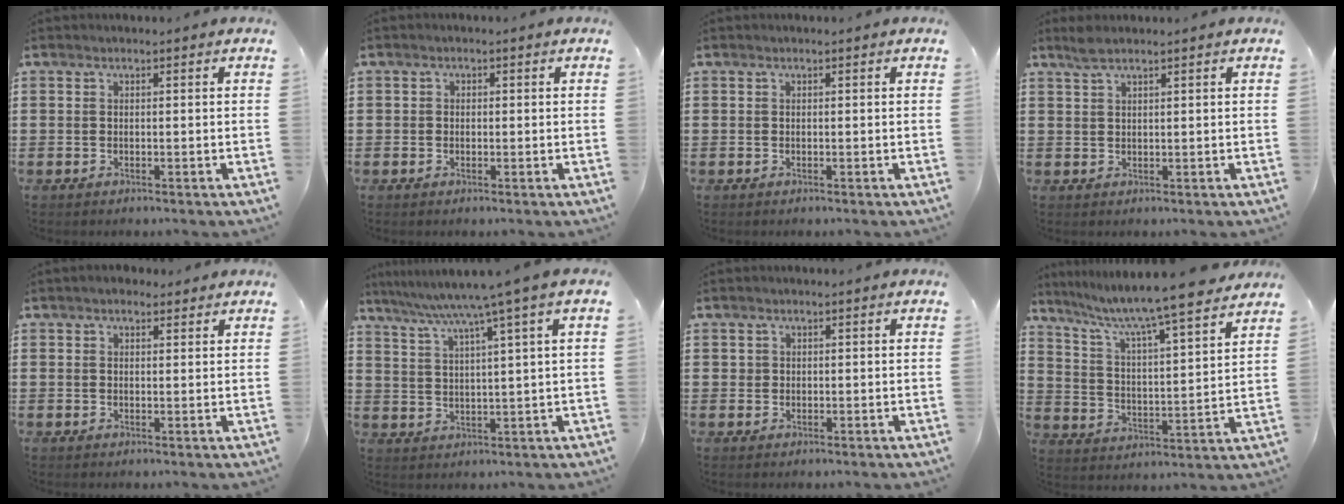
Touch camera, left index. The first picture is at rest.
{"total": 0.8, "force": [-0.1, 0.7, 0.3], "torque": [-0.007, 0.003, -0.003]}
{"total": 0.0}
{"total": 2.1, "force": [1.6, 0.2, 1.4], "torque": [-0.029, 0.001, 0.029]}
{"total": 1.8, "force": [1.4, 0.8, 0.7], "torque": [-0.016, 0.008, 0.027]}
{"total": 6.6, "force": [4.5, -1.1, 4.7], "torque": [-0.106, -0.027, 0.070]}
{"total": 0.9, "force": [0.3, 0.8, 0.1], "torque": [-0.004, 0.006, 0.007]}
{"total": 7.9, "force": [7.0, -0.5, 3.7], "torque": [-0.100, -0.052, 0.111]}